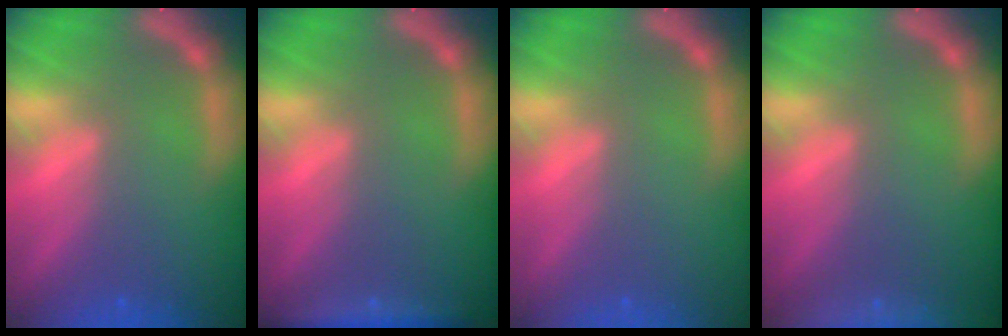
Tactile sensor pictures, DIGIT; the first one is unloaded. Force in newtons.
{"total": 3.0}
{"total": 0.0}
{"total": 9.5}